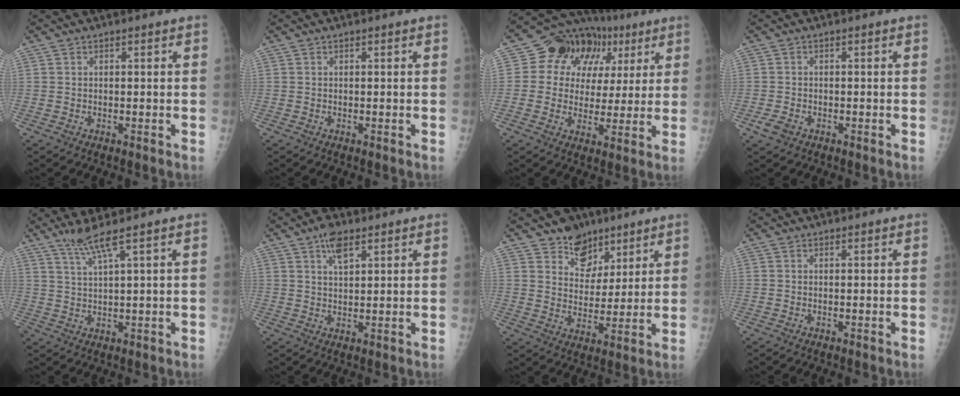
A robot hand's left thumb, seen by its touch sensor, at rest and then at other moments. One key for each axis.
{"total": 0.0}
{"total": 16.3, "fx": 5.5, "fy": 12.8, "fz": 8.4, "tx": -0.066, "ty": 0.024, "tz": 0.085}
{"total": 2.4, "fx": -1.2, "fy": 1.6, "fz": 1.3, "tx": -0.025, "ty": 0.000, "tz": -0.022}
{"total": 4.3, "fx": 3.0, "fy": -0.7, "fz": 2.9, "tx": -0.064, "ty": -0.014, "tz": 0.068}
{"total": 4.7, "fx": 2.7, "fy": 2.1, "fz": 3.2, "tx": -0.045, "ty": -0.011, "tz": 0.048}
{"total": 8.5, "fx": 5.9, "fy": 5.9, "fz": 1.5, "tx": 0.012, "ty": -0.039, "tz": 0.104}
{"total": 0.0}